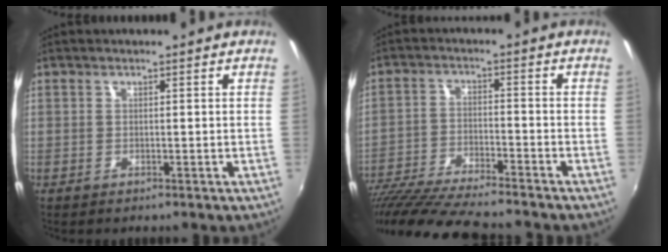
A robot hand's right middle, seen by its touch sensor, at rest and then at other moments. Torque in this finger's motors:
{"motor_torque": [1.07, -1.07, 0.48, 0.14]}